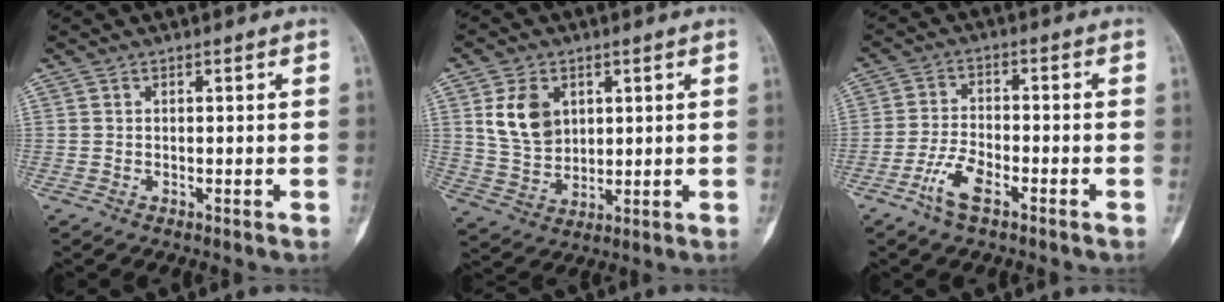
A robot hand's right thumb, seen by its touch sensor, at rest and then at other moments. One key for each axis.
{"total": 8.9, "fx": 3.0, "fy": 6.4, "fz": 5.4, "tx": -0.080, "ty": -0.015, "tz": 0.067}
{"total": 6.4, "fx": -3.8, "fy": 2.3, "fz": 4.7, "tx": -0.100, "ty": 0.017, "tz": -0.073}